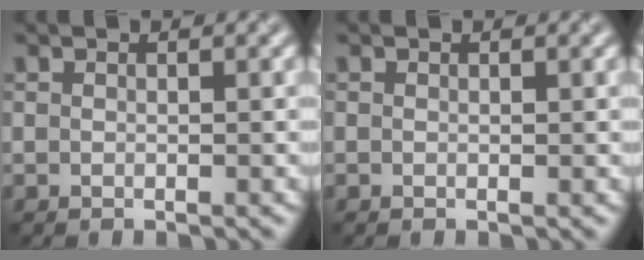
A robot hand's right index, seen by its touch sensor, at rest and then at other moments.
{"total": 0.0}